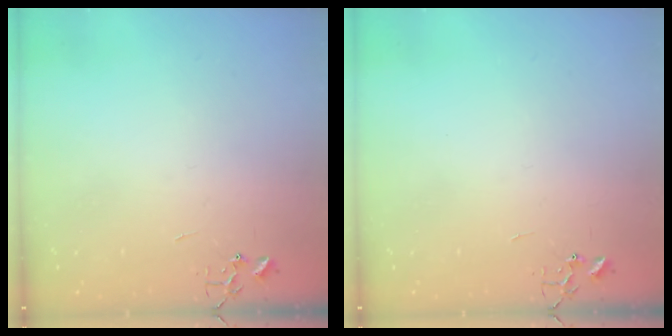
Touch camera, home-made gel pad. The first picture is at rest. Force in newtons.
{"total": 0.0}